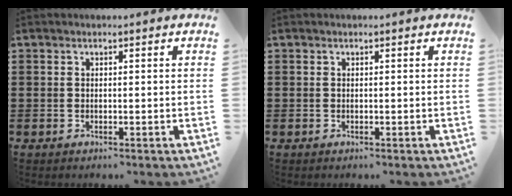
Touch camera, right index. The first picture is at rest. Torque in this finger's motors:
{"motor_torque": [0.00, 0.00, 0.00, 0.00]}